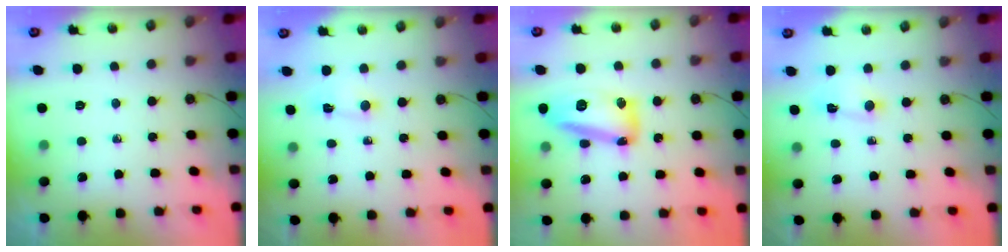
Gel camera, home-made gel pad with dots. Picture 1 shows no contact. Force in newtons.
{"total": 2.6, "press": 1.5, "slide": 2.2}
{"total": 13.9, "press": 13.9, "slide": 1.0}
{"total": 2.7, "press": 2.7, "slide": 0.3}